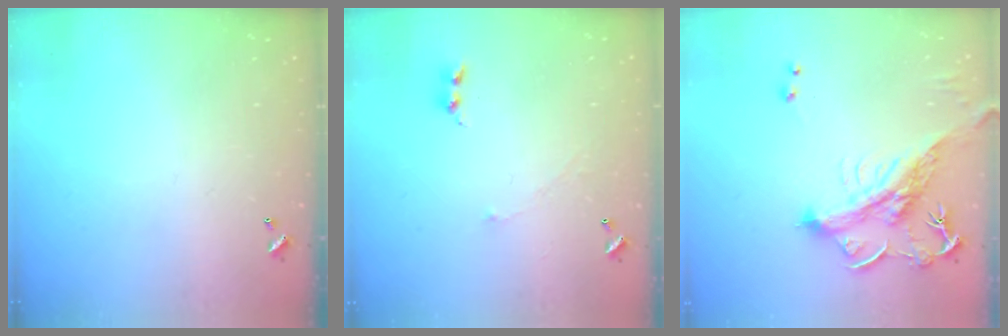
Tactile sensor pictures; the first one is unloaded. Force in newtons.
{"total": 2.0, "press": 1.9, "slide": 0.7}
{"total": 3.5, "press": 3.2, "slide": 1.4}